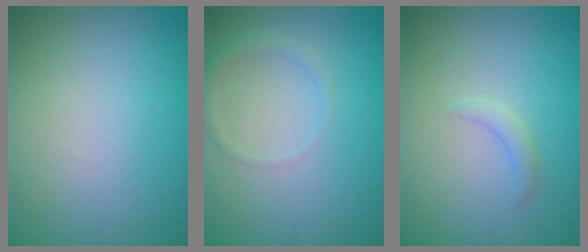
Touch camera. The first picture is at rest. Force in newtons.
{"total": 1.4, "press": 1.4, "slide": 0.0}
{"total": 1.2, "press": 1.2, "slide": 0.2}